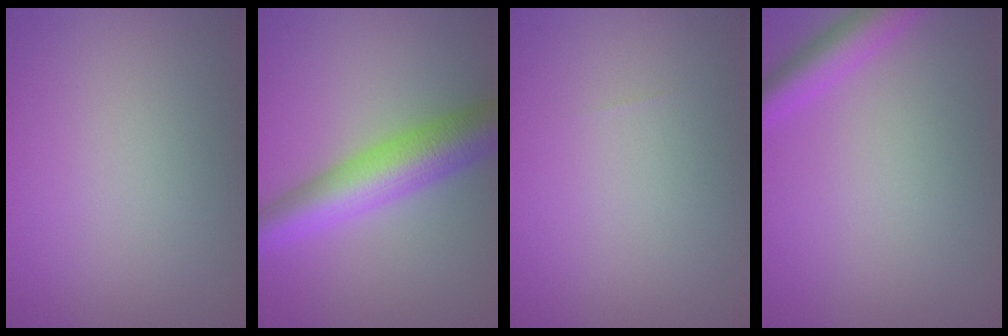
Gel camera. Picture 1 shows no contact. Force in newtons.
{"total": 6.8, "press": 6.8, "slide": 0.2}
{"total": 0.0}
{"total": 3.3, "press": 3.3, "slide": 0.2}